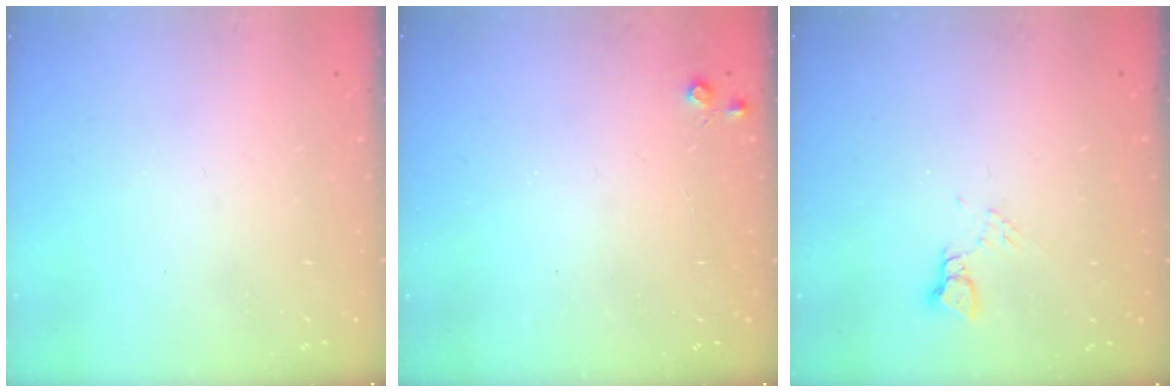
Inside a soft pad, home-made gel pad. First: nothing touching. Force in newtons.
{"total": 3.9, "press": 3.8, "slide": 0.6}
{"total": 2.5, "press": 2.5, "slide": 0.3}